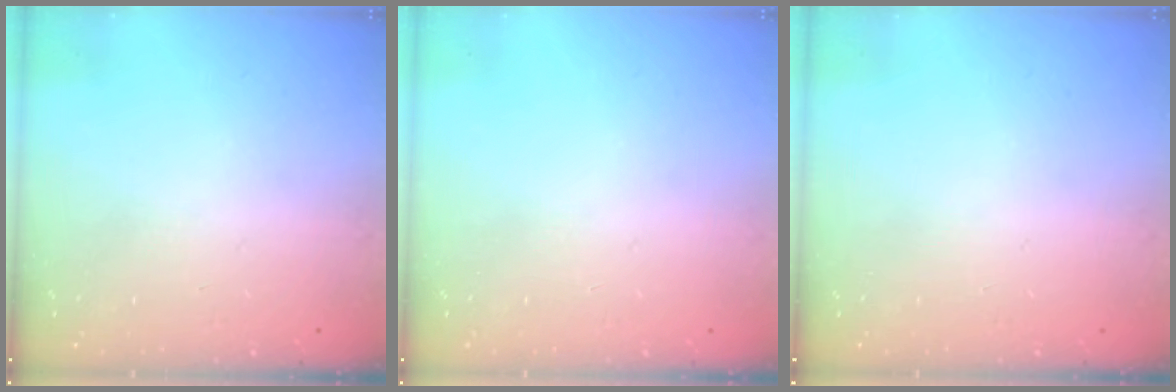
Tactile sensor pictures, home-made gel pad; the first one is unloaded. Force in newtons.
{"total": 0.0}
{"total": 0.0}